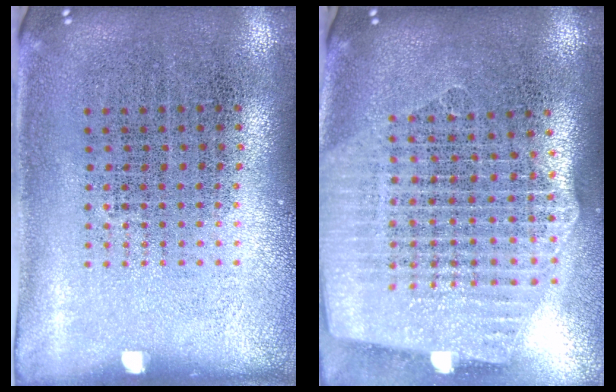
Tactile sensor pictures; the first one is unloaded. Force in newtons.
{"total": 2.6, "press": 2.2, "slide": 1.3}